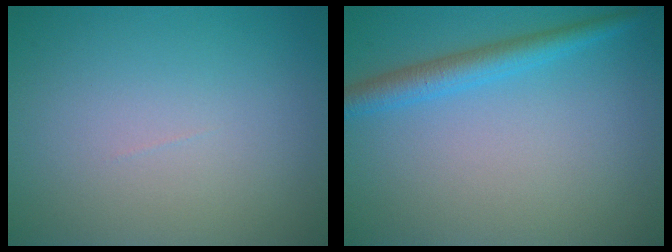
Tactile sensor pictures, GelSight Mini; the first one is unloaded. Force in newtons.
{"total": 3.0, "press": 3.0, "slide": 0.0}